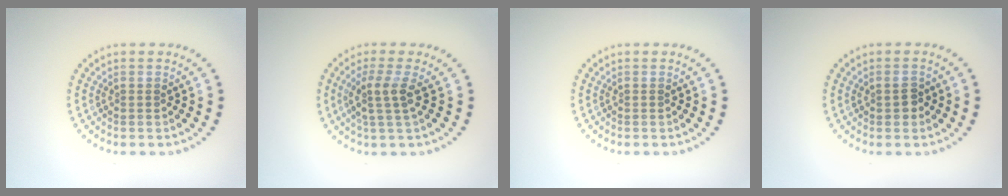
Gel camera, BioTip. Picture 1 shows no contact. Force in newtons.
{"total": 2.6, "press": 2.0, "slide": 1.7}
{"total": 0.0}
{"total": 1.4, "press": 1.4, "slide": 0.1}